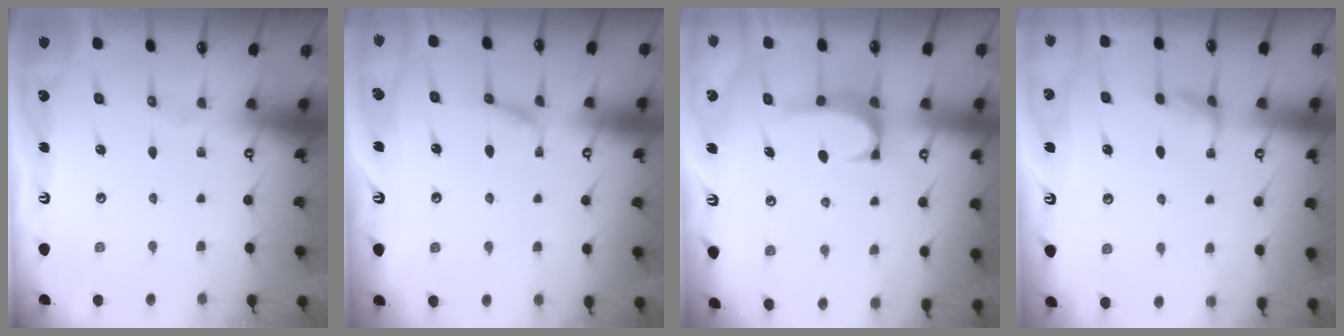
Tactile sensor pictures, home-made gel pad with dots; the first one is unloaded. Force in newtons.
{"total": 1.2, "press": 0.8, "slide": 0.8}
{"total": 1.5, "press": 1.3, "slide": 0.8}
{"total": 1.6, "press": 1.5, "slide": 0.6}